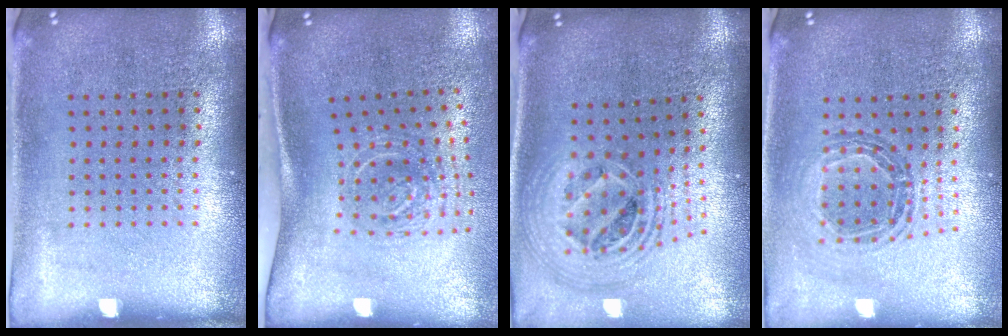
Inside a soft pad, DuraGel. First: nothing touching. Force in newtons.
{"total": 2.0, "press": 1.2, "slide": 1.6}
{"total": 2.4, "press": 1.8, "slide": 1.6}
{"total": 0.8, "press": 0.8, "slide": 0.1}